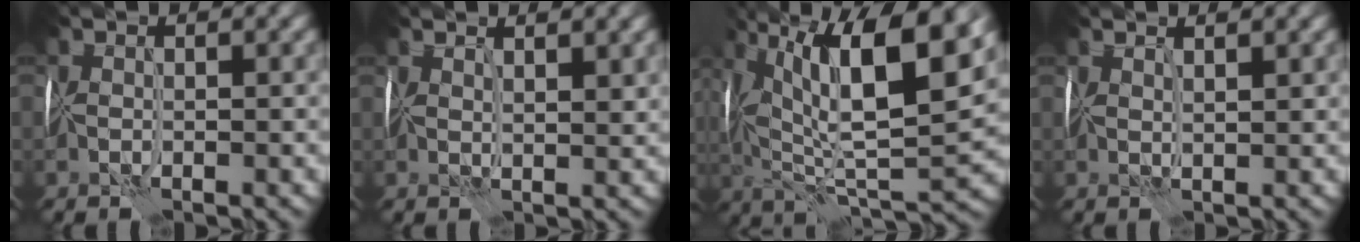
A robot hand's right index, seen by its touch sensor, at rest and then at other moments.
{"total": 2.8, "force": [2.2, 0.5, 1.6], "torque": [-0.017, 0.006, 0.042]}
{"total": 12.7, "force": [6.0, 3.9, 10.5], "torque": [-0.181, 0.018, 0.105]}
{"total": 2.0, "force": [1.9, -0.1, 0.7], "torque": [-0.004, 0.010, 0.035]}